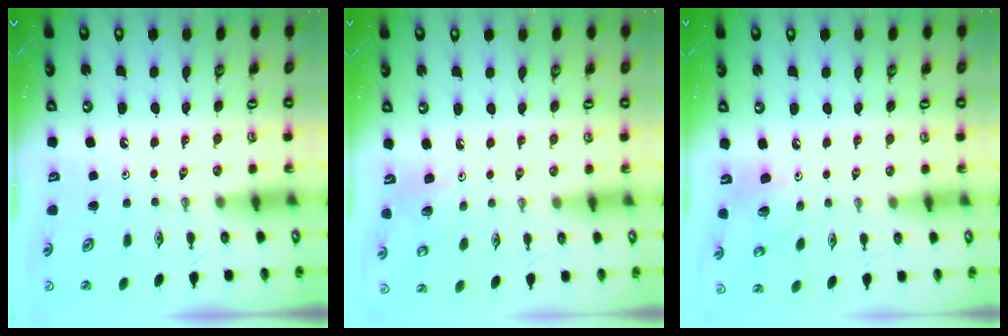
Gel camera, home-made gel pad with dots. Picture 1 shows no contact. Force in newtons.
{"total": 4.0, "press": 4.0, "slide": 0.4}
{"total": 8.8, "press": 8.8, "slide": 0.5}